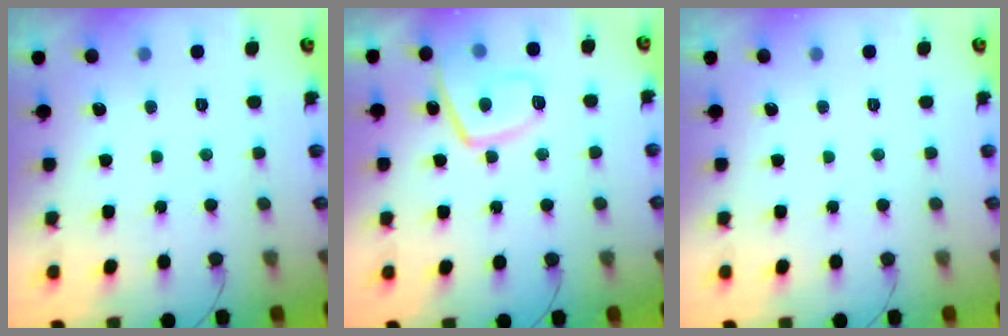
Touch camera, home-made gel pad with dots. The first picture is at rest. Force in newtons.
{"total": 9.8, "press": 9.7, "slide": 1.1}
{"total": 0.0}